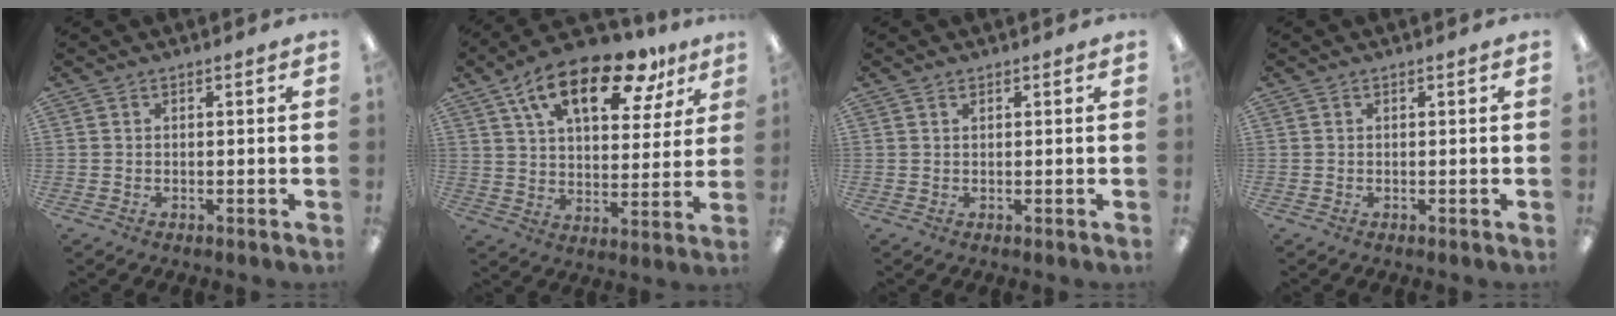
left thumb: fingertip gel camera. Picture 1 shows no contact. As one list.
[{"total": 19.4, "force": [11.2, 8.6, 13.2], "torque": [-0.211, -0.044, 0.186]}, {"total": 0.5, "force": [0.4, 0.2, 0.3], "torque": [-0.006, 0.003, 0.007]}, {"total": 0.0}]